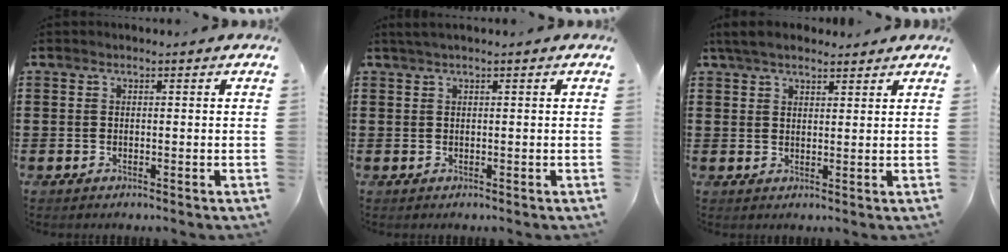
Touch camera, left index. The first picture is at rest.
{"total": 0.8, "force": [0.3, 0.0, 0.7], "torque": [-0.010, -0.001, 0.006]}
{"total": 3.8, "force": [3.1, 1.2, 1.8], "torque": [-0.043, 0.004, 0.058]}